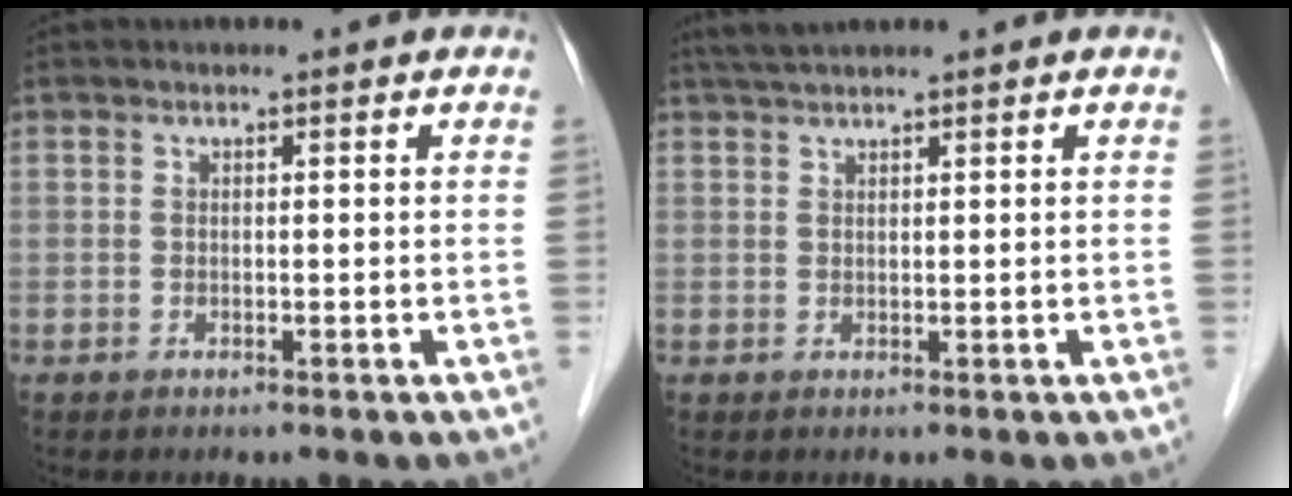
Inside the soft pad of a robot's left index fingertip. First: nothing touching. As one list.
[{"total": 3.5, "force": [3.1, -0.3, 1.7], "torque": [-0.026, 0.027, 0.057]}]